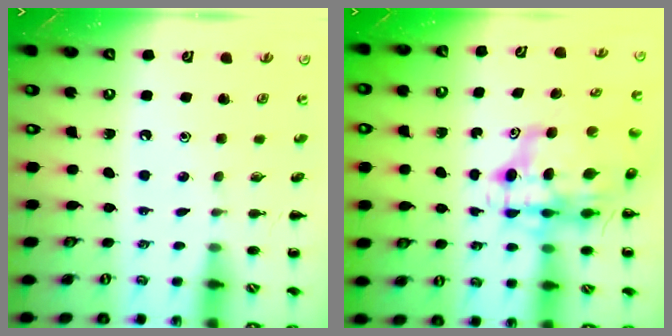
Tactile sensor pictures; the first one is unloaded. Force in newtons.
{"total": 10.8, "press": 10.3, "slide": 3.0}